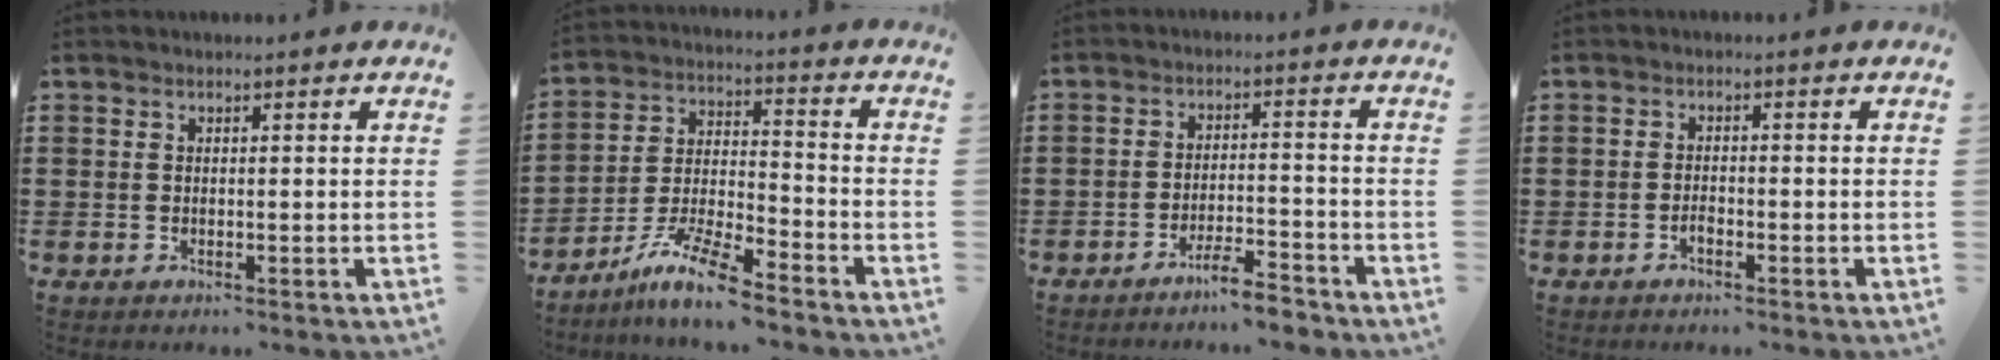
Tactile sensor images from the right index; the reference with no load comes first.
{"total": 9.2, "force": [-7.6, 0.8, 5.1], "torque": [-0.109, 0.002, -0.149]}
{"total": 4.7, "force": [-4.3, 0.2, 2.0], "torque": [-0.034, 0.003, -0.081]}
{"total": 1.3, "force": [-1.0, 0.4, 0.6], "torque": [-0.015, -0.004, -0.018]}